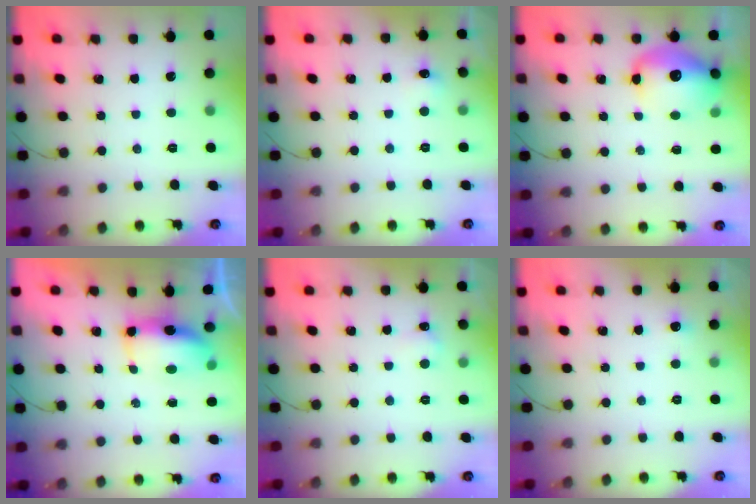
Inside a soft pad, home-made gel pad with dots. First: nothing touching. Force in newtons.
{"total": 4.6, "press": 4.4, "slide": 1.3}
{"total": 13.5, "press": 13.1, "slide": 3.4}
{"total": 8.5, "press": 8.5, "slide": 0.6}
{"total": 3.9, "press": 3.7, "slide": 1.1}
{"total": 2.9, "press": 2.7, "slide": 1.0}